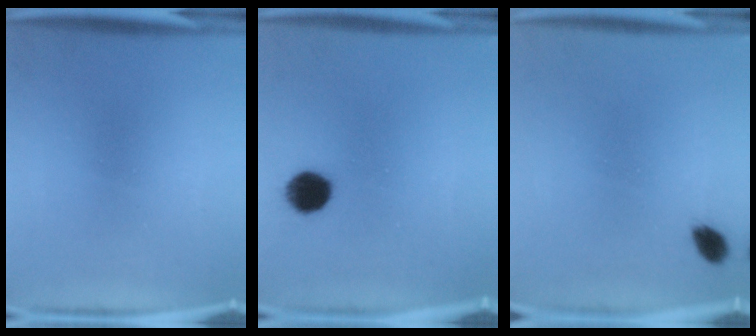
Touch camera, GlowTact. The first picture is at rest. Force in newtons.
{"total": 7.0}
{"total": 2.6}